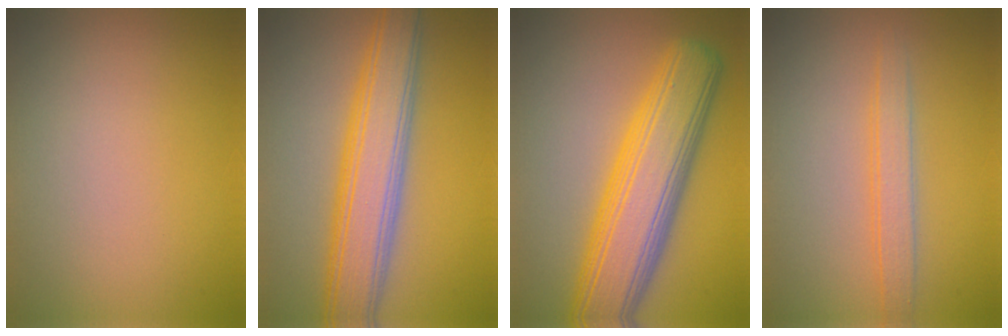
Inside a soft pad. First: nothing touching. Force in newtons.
{"total": 7.2, "press": 7.2, "slide": 0.2}
{"total": 9.7, "press": 9.7, "slide": 0.4}
{"total": 2.2, "press": 2.2, "slide": 0.1}